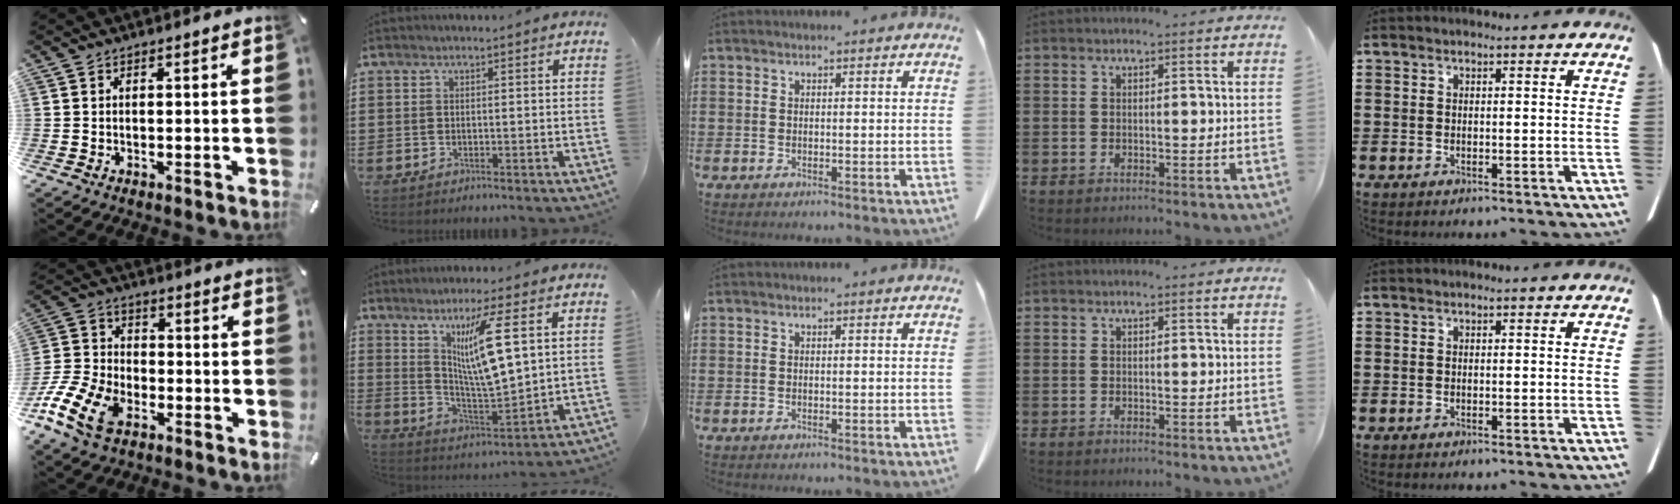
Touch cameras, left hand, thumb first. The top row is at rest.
{"thumb": {"total": 13.7, "force": [-7.3, 8.9, 7.6], "torque": [-0.157, 0.043, -0.131]}, "index": {"total": 10.7, "force": [4.5, 1.8, 9.5], "torque": [-0.197, -0.012, 0.069]}}